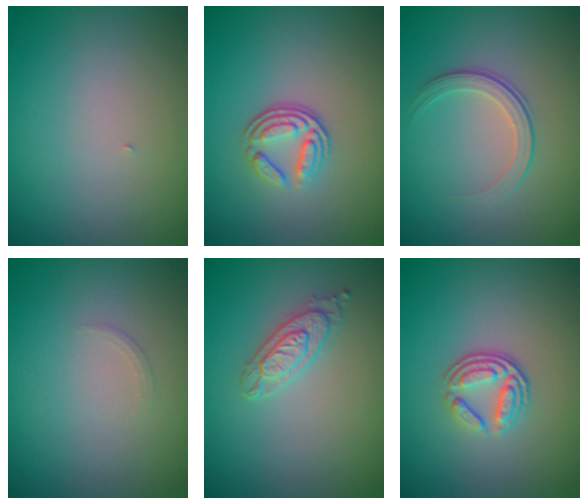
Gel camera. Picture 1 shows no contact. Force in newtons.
{"total": 3.7, "press": 2.6, "slide": 2.7}
{"total": 2.1, "press": 1.5, "slide": 1.5}
{"total": 0.7, "press": 0.7, "slide": 0.1}
{"total": 2.5, "press": 2.4, "slide": 0.6}
{"total": 3.5, "press": 2.6, "slide": 2.3}